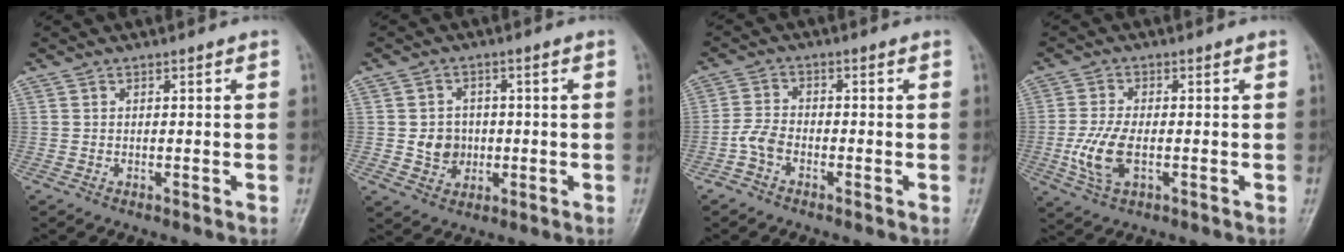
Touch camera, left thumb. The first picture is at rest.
{"total": 5.2, "force": [-0.4, 4.8, 2.2], "torque": [-0.010, 0.003, -0.004]}
{"total": 3.6, "force": [-2.0, 2.1, 2.1], "torque": [-0.043, 0.011, -0.045]}
{"total": 7.1, "force": [-1.6, 3.6, 5.9], "torque": [-0.132, 0.000, -0.026]}